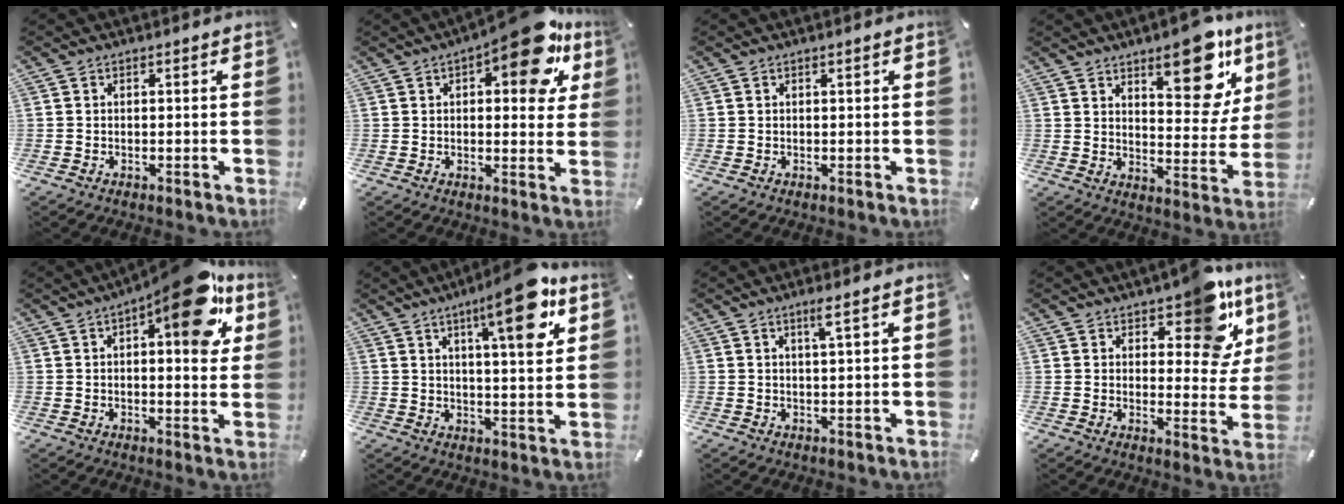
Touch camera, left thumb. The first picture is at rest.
{"total": 16.4, "force": [8.6, 6.6, 12.3], "torque": [-0.151, -0.048, 0.134]}
{"total": 0.6, "force": [0.2, 0.0, 0.5], "torque": [-0.009, 0.000, 0.004]}
{"total": 16.4, "force": [10.2, 7.3, 10.6], "torque": [-0.117, -0.070, 0.166]}
{"total": 16.5, "force": [8.2, 5.7, 13.1], "torque": [-0.162, -0.046, 0.125]}
{"total": 15.8, "force": [8.0, 4.4, 12.9], "torque": [-0.177, -0.038, 0.119]}
{"total": 3.7, "force": [2.1, -0.2, 3.0], "torque": [-0.063, -0.003, 0.034]}
{"total": 13.6, "force": [9.0, 6.4, 7.9], "torque": [-0.077, -0.071, 0.152]}